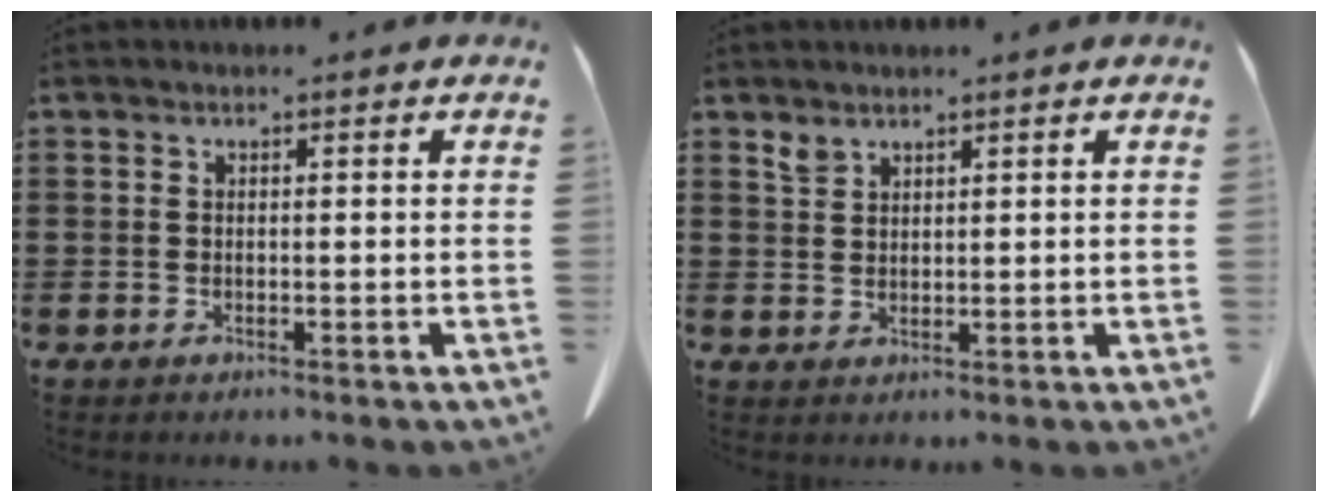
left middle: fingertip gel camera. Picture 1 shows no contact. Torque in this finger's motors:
{"motor_torque": [0.23, 0.17, -0.09, -0.03]}